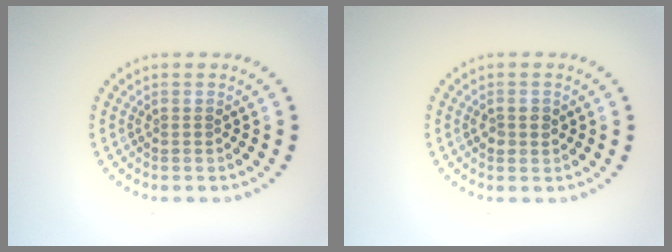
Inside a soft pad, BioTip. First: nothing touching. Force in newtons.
{"total": 1.4, "press": 1.4, "slide": 0.2}